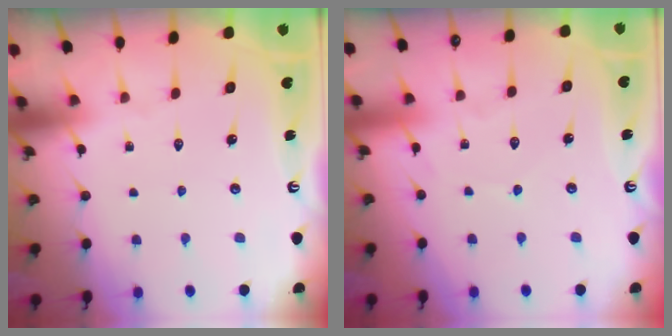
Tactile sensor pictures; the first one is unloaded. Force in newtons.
{"total": 2.7, "press": 2.7, "slide": 0.3}